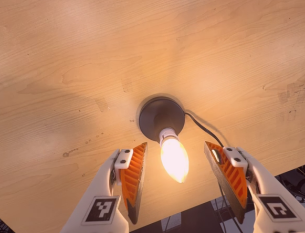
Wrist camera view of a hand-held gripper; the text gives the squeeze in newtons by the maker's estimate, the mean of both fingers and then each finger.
{"total": 0.0}